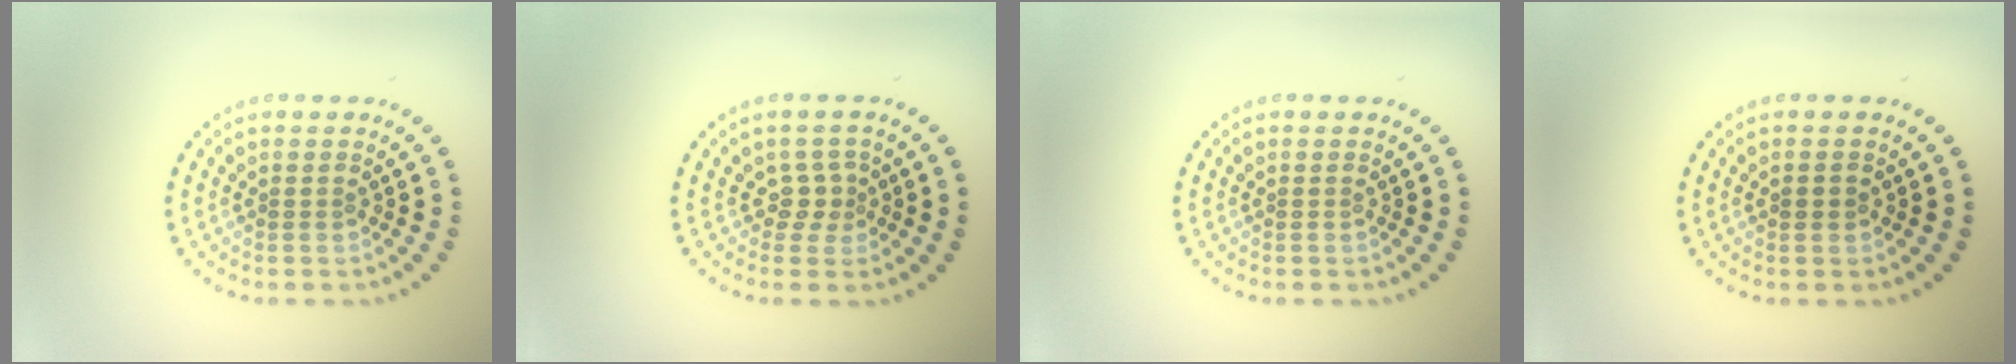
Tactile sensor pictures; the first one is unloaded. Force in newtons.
{"total": 1.8, "press": 1.2, "slide": 1.3}
{"total": 0.0}
{"total": 1.1, "press": 1.1, "slide": 0.1}